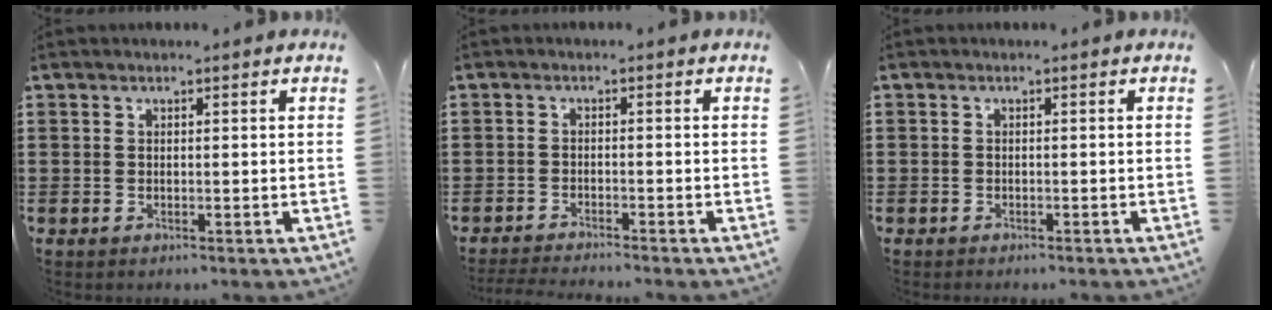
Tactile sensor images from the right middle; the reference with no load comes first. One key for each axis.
{"total": 2.4, "fx": -2.3, "fy": -0.1, "fz": 0.5, "tx": -0.016, "ty": -0.003, "tz": -0.050}
{"total": 0.8, "fx": -0.7, "fy": 0.4, "fz": -0.1, "tx": 0.001, "ty": 0.003, "tz": -0.017}